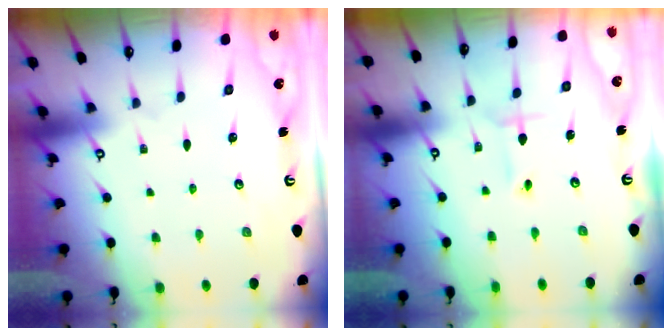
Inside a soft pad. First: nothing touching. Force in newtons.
{"total": 2.8, "press": 2.8, "slide": 0.3}